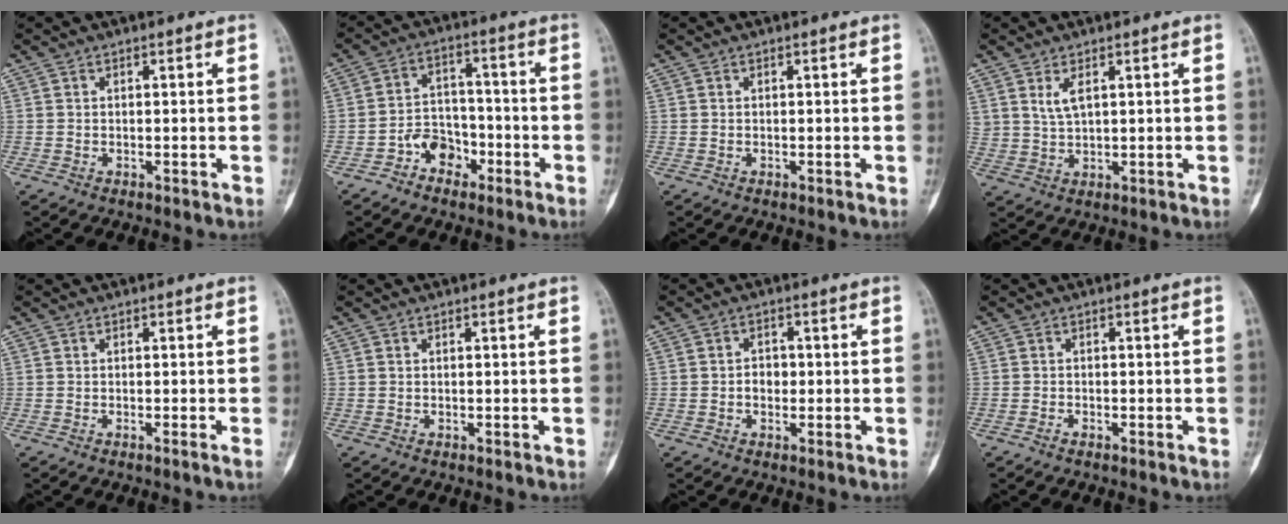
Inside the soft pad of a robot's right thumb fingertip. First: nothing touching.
{"total": 6.9, "force": [-3.8, 5.0, 2.9], "torque": [-0.019, 0.041, -0.069]}
{"total": 0.0}
{"total": 3.4, "force": [1.7, 1.5, 2.6], "torque": [-0.049, -0.011, 0.040]}
{"total": 0.7, "force": [-0.4, -0.3, 0.5], "torque": [-0.003, 0.004, -0.009]}
{"total": 0.0}
{"total": 2.6, "force": [-0.4, 2.1, 1.4], "torque": [-0.004, 0.008, -0.012]}
{"total": 0.7, "force": [-0.6, 0.2, 0.4], "torque": [-0.011, 0.001, -0.014]}